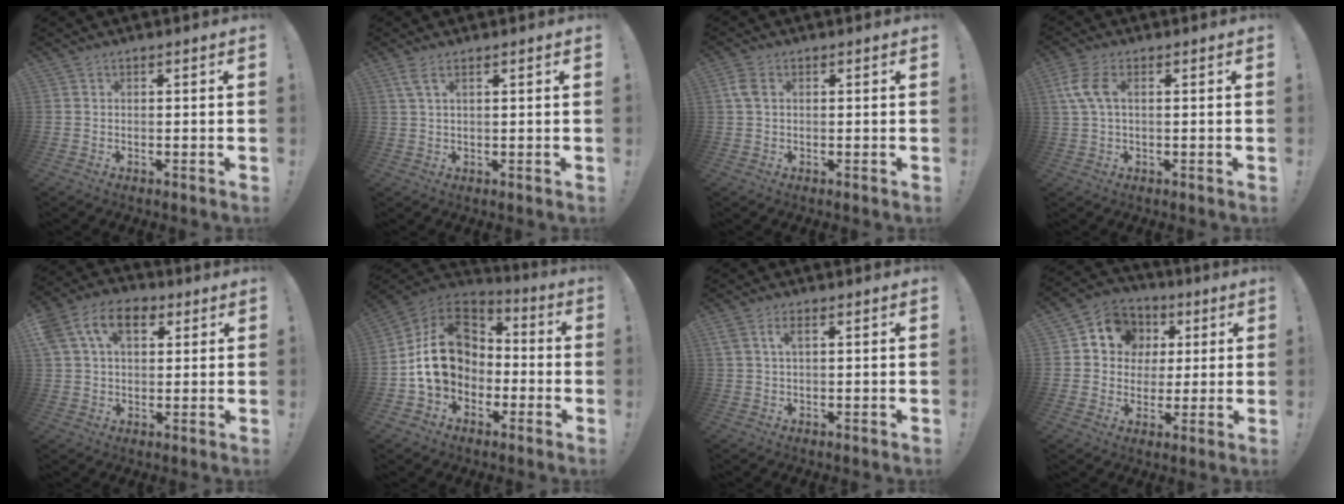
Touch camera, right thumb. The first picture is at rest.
{"total": 2.8, "force": [1.3, 0.2, 2.4], "torque": [-0.048, 0.001, 0.022]}
{"total": 3.3, "force": [0.9, 1.8, 2.5], "torque": [-0.061, 0.004, 0.016]}
{"total": 7.3, "force": [1.8, 3.3, 6.3], "torque": [-0.141, 0.001, 0.035]}
{"total": 13.5, "force": [5.3, 9.1, 8.5], "torque": [-0.149, -0.001, 0.101]}
{"total": 17.6, "force": [0.1, 14.5, 10.0], "torque": [-0.166, 0.027, 0.014]}
{"total": 3.5, "force": [1.5, 1.3, 2.9], "torque": [-0.054, 0.000, 0.026]}
{"total": 10.7, "force": [2.9, 9.5, 3.9], "torque": [-0.057, -0.010, 0.061]}